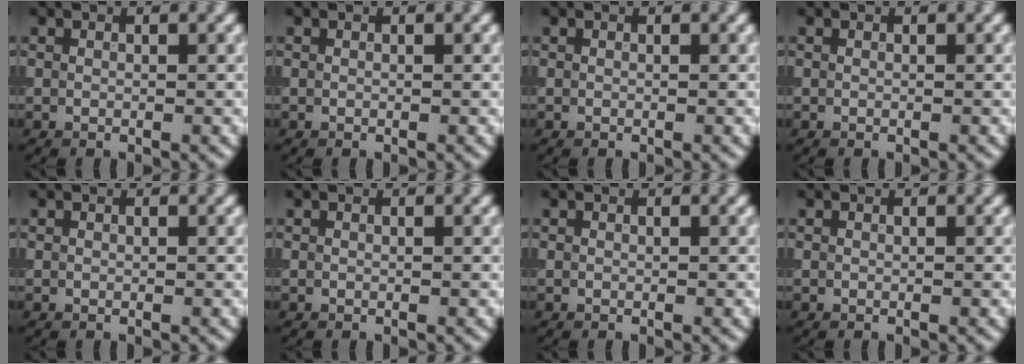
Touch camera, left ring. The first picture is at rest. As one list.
[{"total": 0.0}, {"total": 0.0}, {"total": 0.0}, {"total": 0.0}, {"total": 0.0}, {"total": 0.0}, {"total": 0.0}]